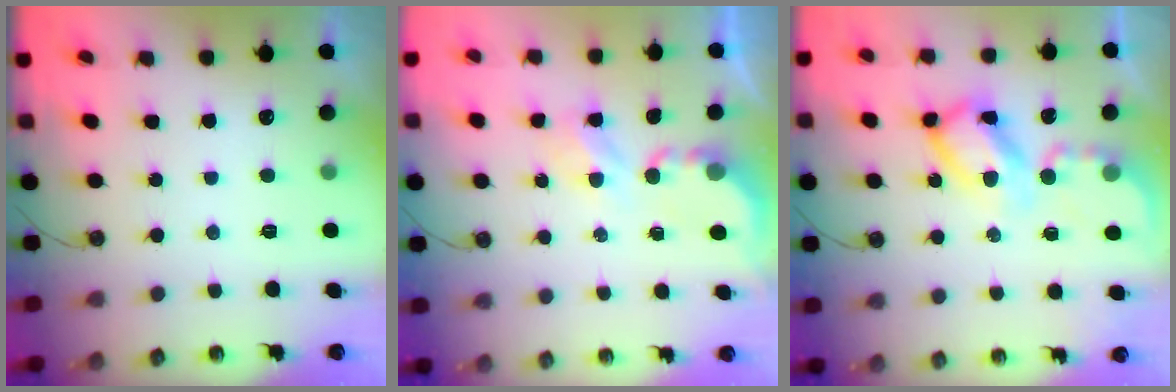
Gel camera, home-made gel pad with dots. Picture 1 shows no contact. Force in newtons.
{"total": 3.9, "press": 3.9, "slide": 0.1}
{"total": 13.7, "press": 13.6, "slide": 1.5}